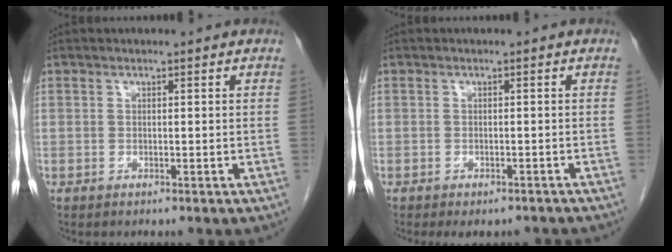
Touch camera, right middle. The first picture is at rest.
{"total": 4.9, "force": [-4.2, 2.0, 1.5], "torque": [-0.008, -0.003, -0.050]}